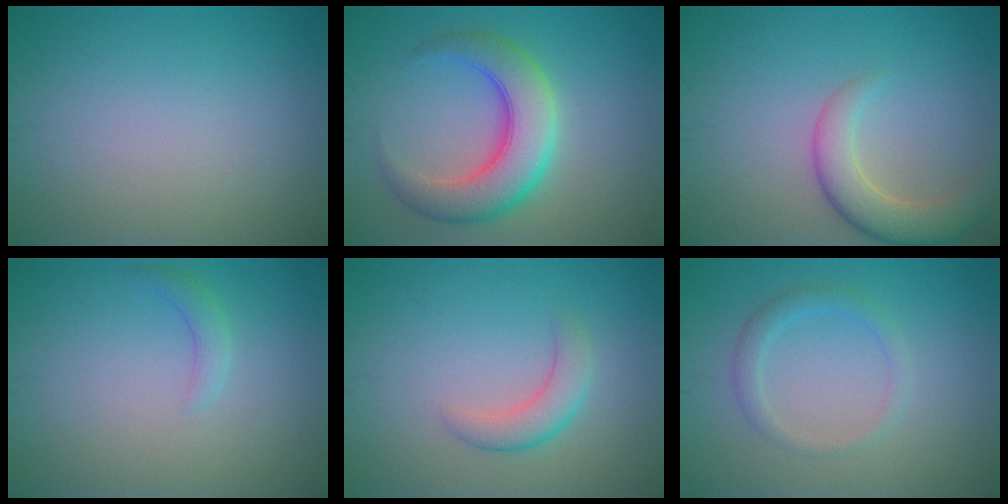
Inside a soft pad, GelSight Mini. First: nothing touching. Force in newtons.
{"total": 7.0, "press": 7.0, "slide": 0.2}
{"total": 4.4, "press": 4.4, "slide": 0.4}
{"total": 1.4, "press": 1.4, "slide": 0.1}
{"total": 2.6, "press": 2.6, "slide": 0.1}
{"total": 1.9, "press": 1.9, "slide": 0.1}